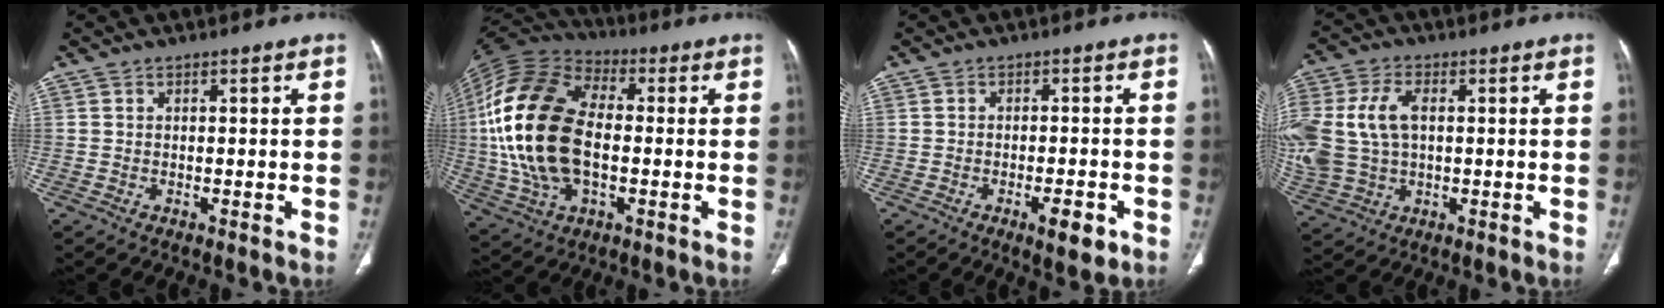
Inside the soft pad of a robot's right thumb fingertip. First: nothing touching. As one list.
[{"total": 23.4, "force": [-0.3, 13.6, 19.1], "torque": [-0.398, 0.010, -0.005]}, {"total": 5.1, "force": [-2.4, 1.6, 4.2], "torque": [-0.058, 0.003, -0.030]}, {"total": 17.8, "force": [1.6, 12.1, 13.0], "torque": [-0.335, 0.008, 0.043]}]